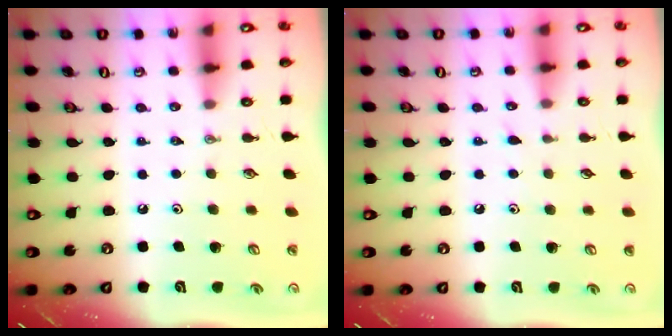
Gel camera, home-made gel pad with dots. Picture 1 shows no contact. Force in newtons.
{"total": 4.2, "press": 4.1, "slide": 0.4}